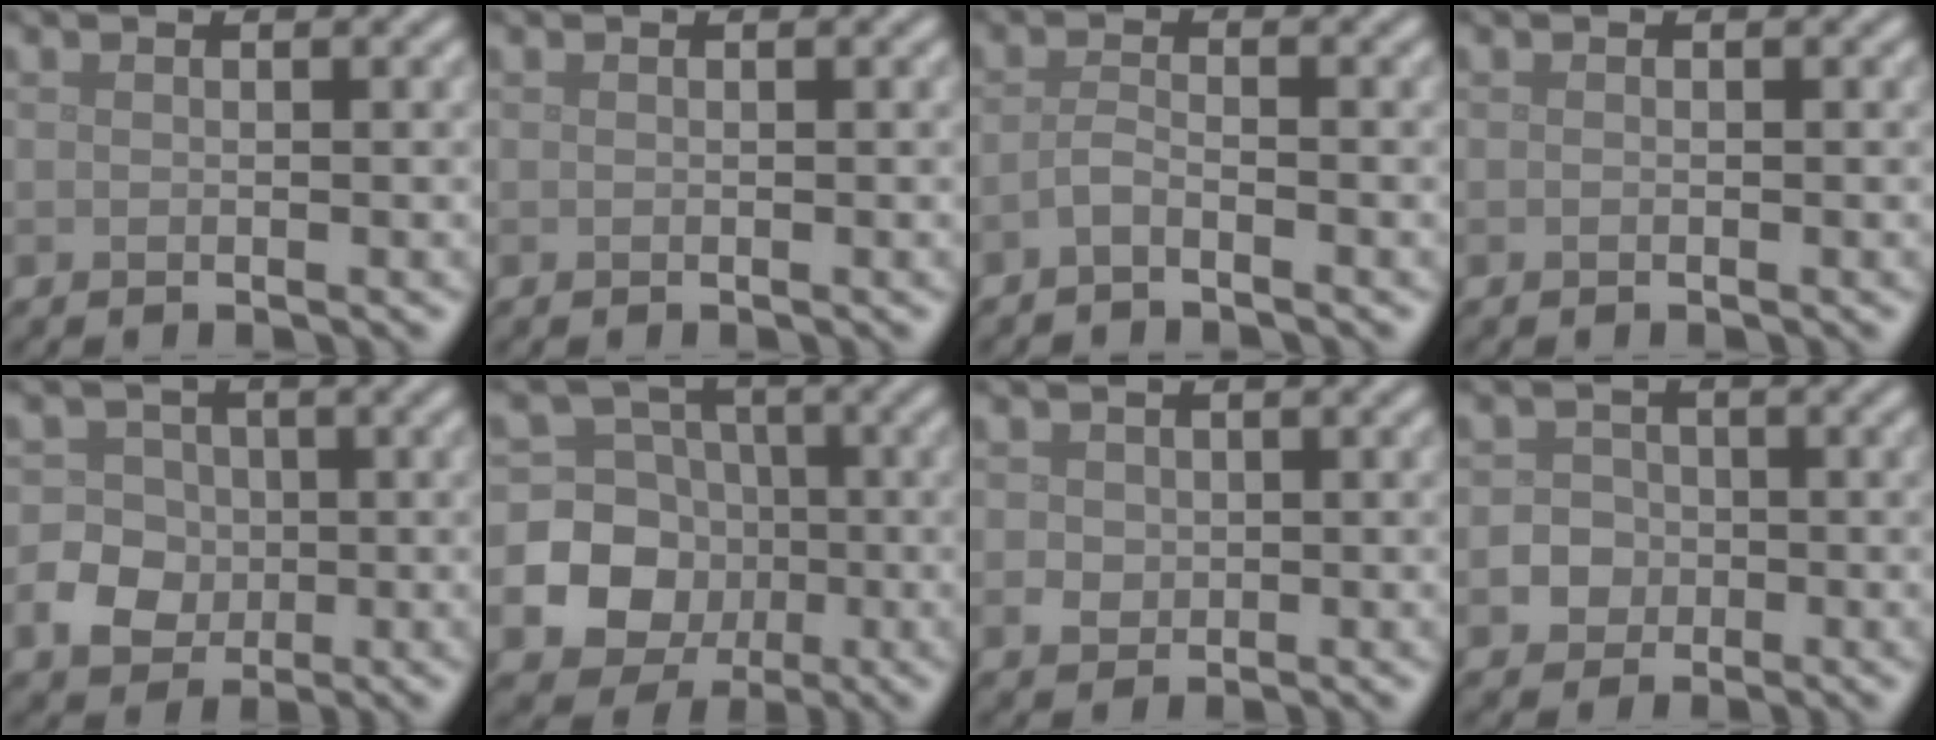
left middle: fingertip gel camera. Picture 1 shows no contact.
{"total": 0.0}
{"total": 1.3, "force": [-0.9, 0.3, 0.9], "torque": [-0.020, 0.002, -0.022]}
{"total": 0.0}
{"total": 4.3, "force": [-0.8, 3.9, 1.5], "torque": [-0.005, 0.004, -0.030]}
{"total": 12.4, "force": [-2.7, 11.7, 3.0], "torque": [-0.088, -0.006, -0.054]}
{"total": 1.3, "force": [0.2, 1.2, 0.5], "torque": [-0.008, -0.006, 0.005]}
{"total": 2.8, "force": [-0.6, 2.6, 0.8], "torque": [0.009, 0.004, -0.025]}